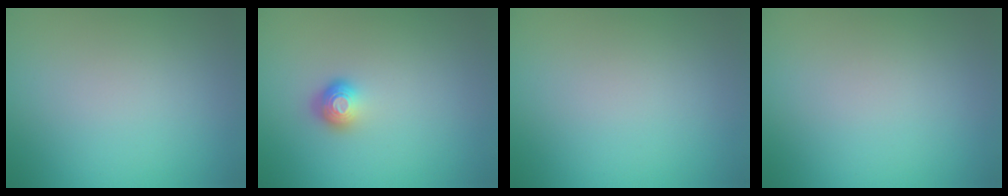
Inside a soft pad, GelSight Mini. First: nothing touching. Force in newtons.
{"total": 1.9, "press": 1.3, "slide": 1.4}
{"total": 0.0}
{"total": 0.0}